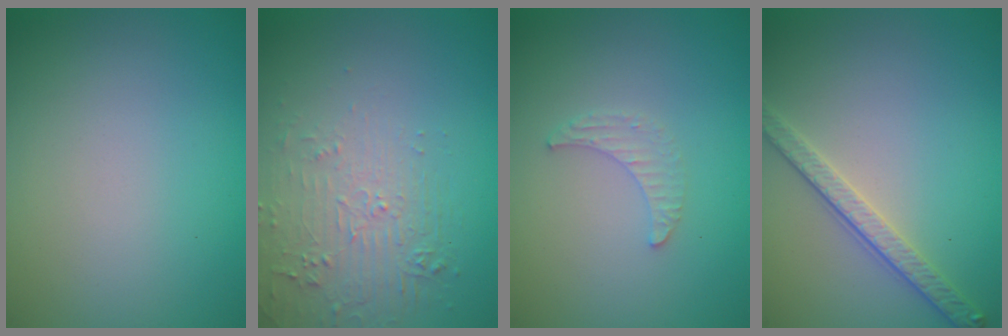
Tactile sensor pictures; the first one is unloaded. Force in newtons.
{"total": 2.2, "press": 1.3, "slide": 1.8}
{"total": 1.3, "press": 1.3, "slide": 0.4}
{"total": 2.8, "press": 2.6, "slide": 1.0}